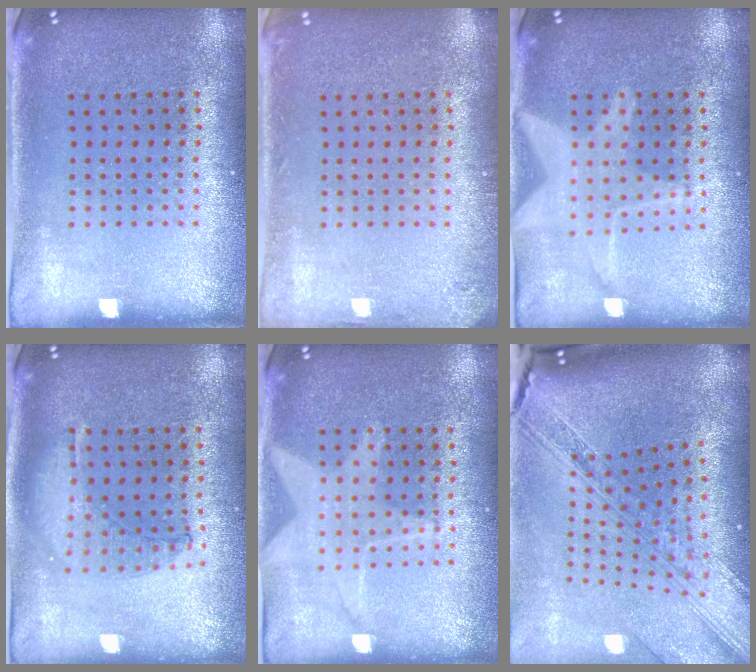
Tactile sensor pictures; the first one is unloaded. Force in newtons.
{"total": 1.1, "press": 1.1, "slide": 0.1}
{"total": 1.8, "press": 1.8, "slide": 0.1}
{"total": 0.9, "press": 0.9, "slide": 0.2}
{"total": 1.2, "press": 1.2, "slide": 0.3}
{"total": 4.0, "press": 2.9, "slide": 2.7}